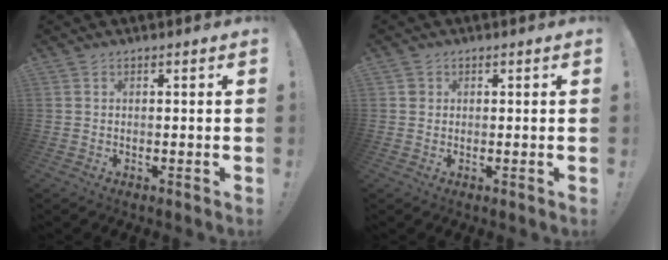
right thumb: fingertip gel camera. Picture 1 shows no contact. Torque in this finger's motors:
{"motor_torque": [-0.01, 0.18, 0.23, -0.29, 0.00]}